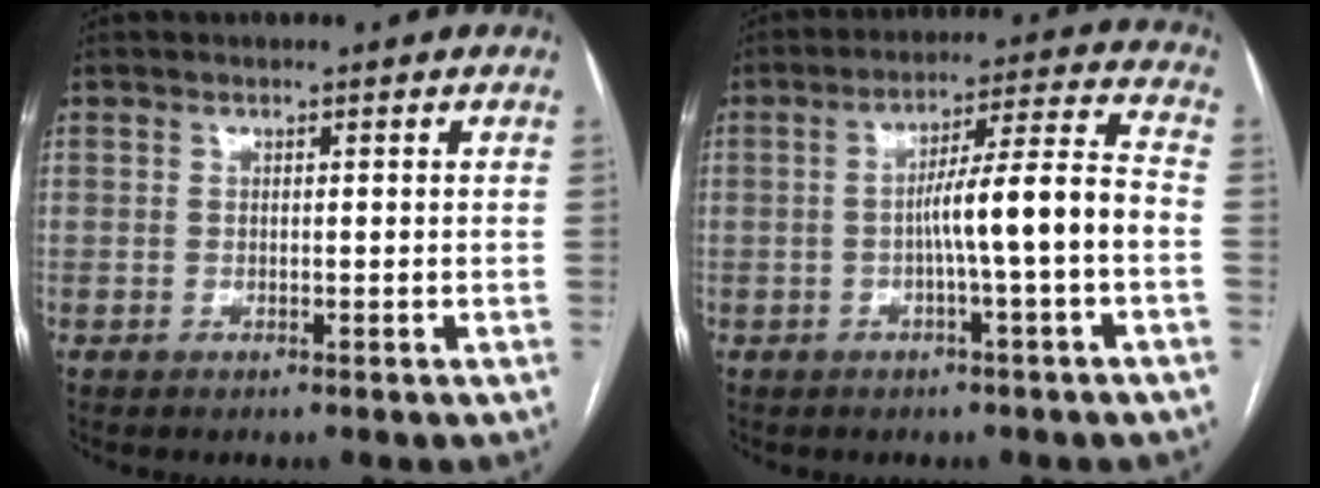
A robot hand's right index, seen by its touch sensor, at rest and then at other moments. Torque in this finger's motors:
{"motor_torque": [1.57, -0.24, 0.70, 0.15]}